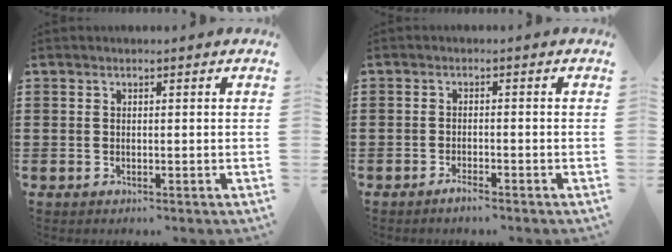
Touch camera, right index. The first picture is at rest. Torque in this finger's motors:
{"motor_torque": [0.97, 1.17, 0.10, 0.02]}